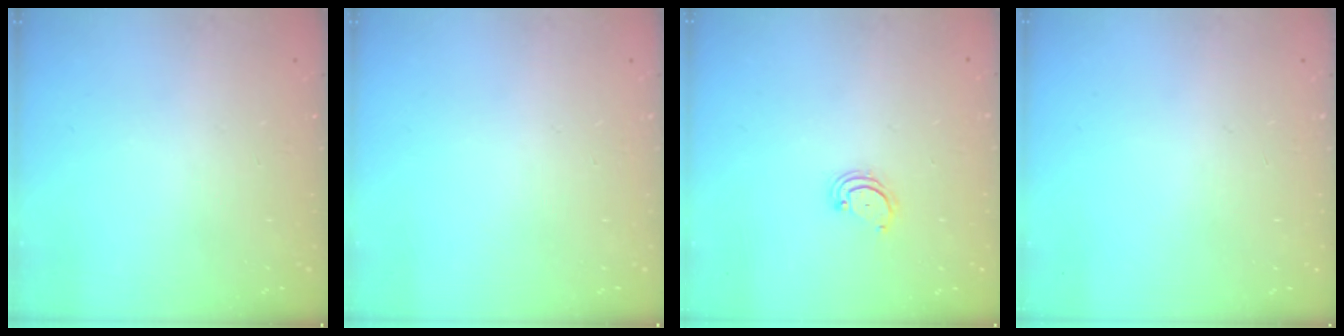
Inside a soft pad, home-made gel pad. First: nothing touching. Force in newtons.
{"total": 0.0}
{"total": 2.9, "press": 2.9, "slide": 0.3}
{"total": 0.0}